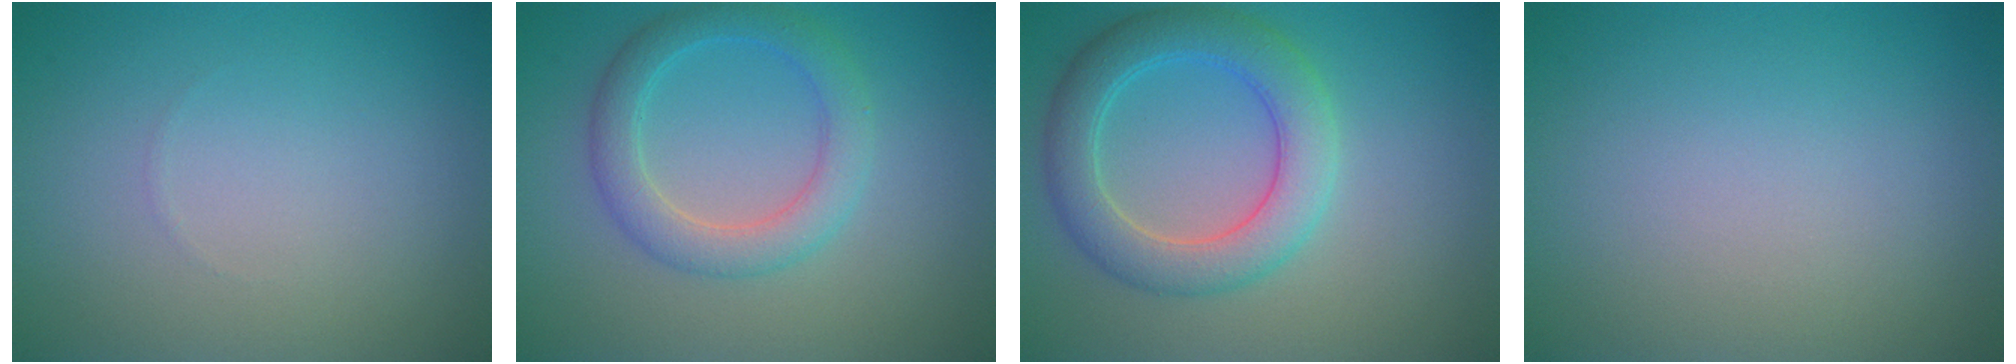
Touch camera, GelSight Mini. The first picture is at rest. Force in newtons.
{"total": 3.7, "press": 3.7, "slide": 0.2}
{"total": 5.2, "press": 5.2, "slide": 0.3}
{"total": 0.0}